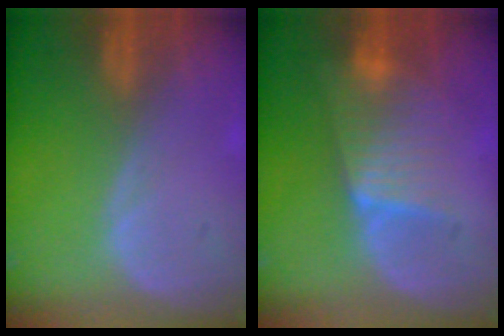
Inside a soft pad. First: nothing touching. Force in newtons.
{"total": 6.3, "press": 6.3, "slide": 0.8}